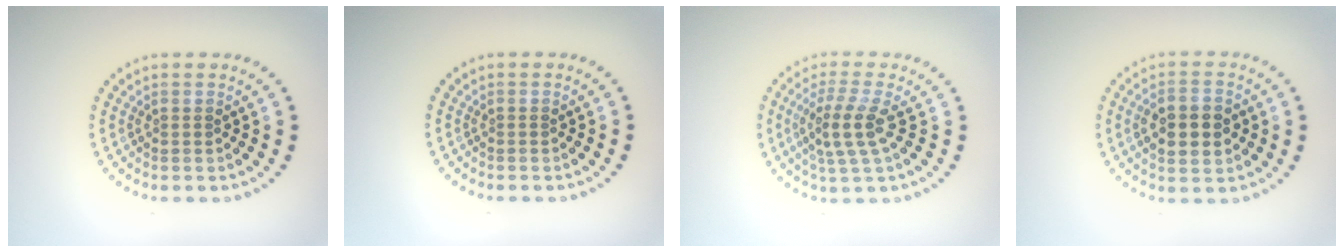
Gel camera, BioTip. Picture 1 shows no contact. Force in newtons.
{"total": 0.0}
{"total": 3.5, "press": 3.0, "slide": 1.8}
{"total": 4.6, "press": 4.6, "slide": 0.2}